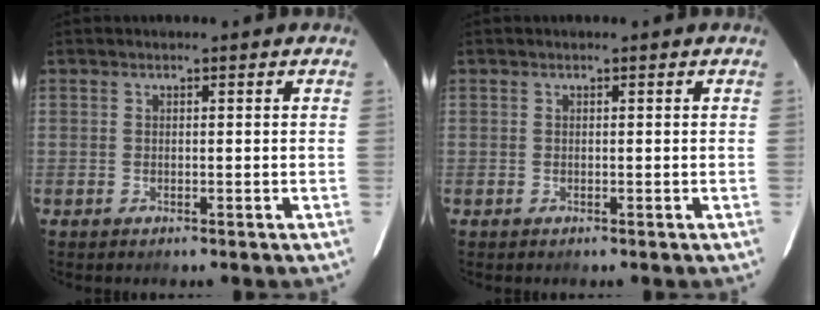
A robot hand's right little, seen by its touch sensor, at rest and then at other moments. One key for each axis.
{"total": 0.0}